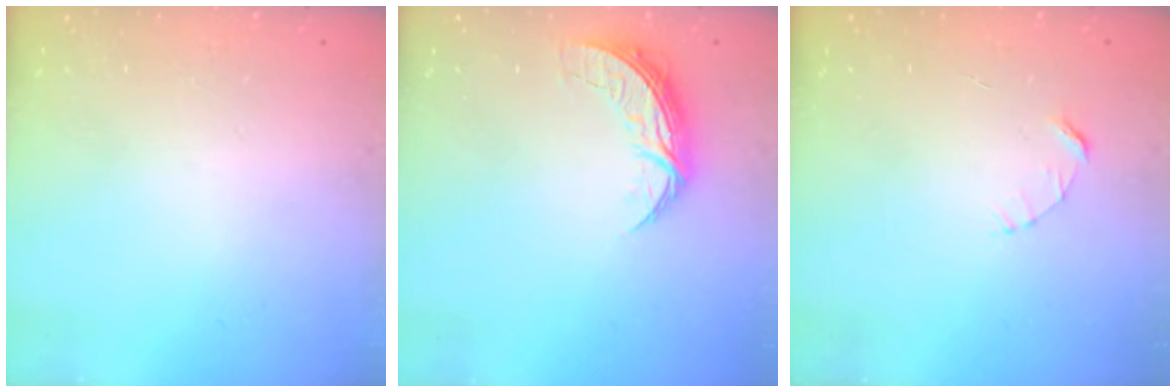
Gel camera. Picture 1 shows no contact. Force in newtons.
{"total": 7.2, "press": 7.2, "slide": 0.2}
{"total": 2.7, "press": 2.7, "slide": 0.3}